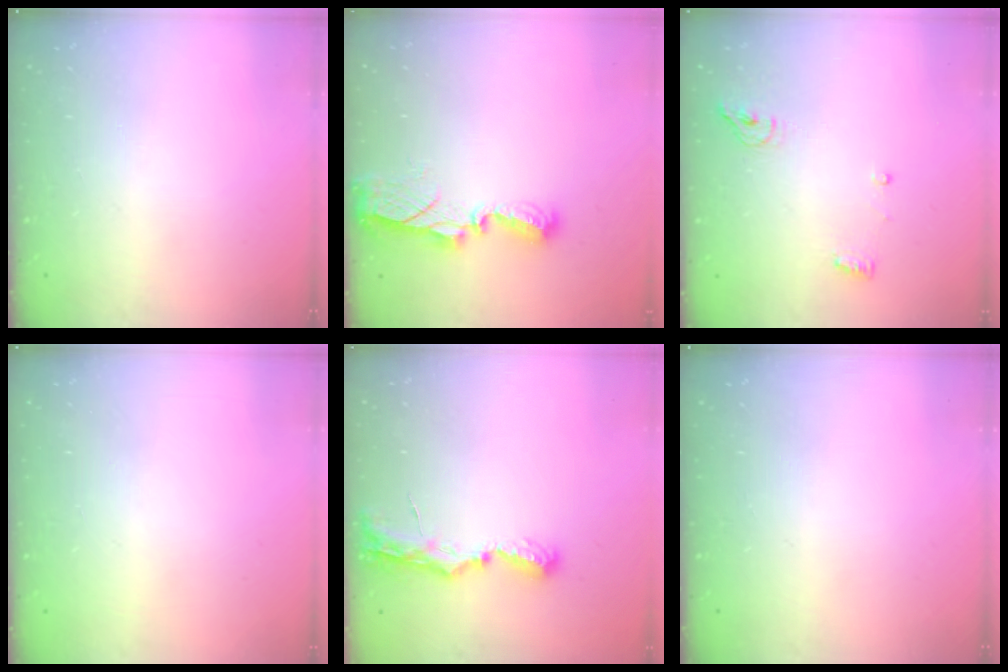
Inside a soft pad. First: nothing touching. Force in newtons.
{"total": 7.4, "press": 7.4, "slide": 0.2}
{"total": 5.4, "press": 5.3, "slide": 1.1}
{"total": 0.9, "press": 0.9, "slide": 0.0}
{"total": 7.5, "press": 7.5, "slide": 0.4}
{"total": 0.0}